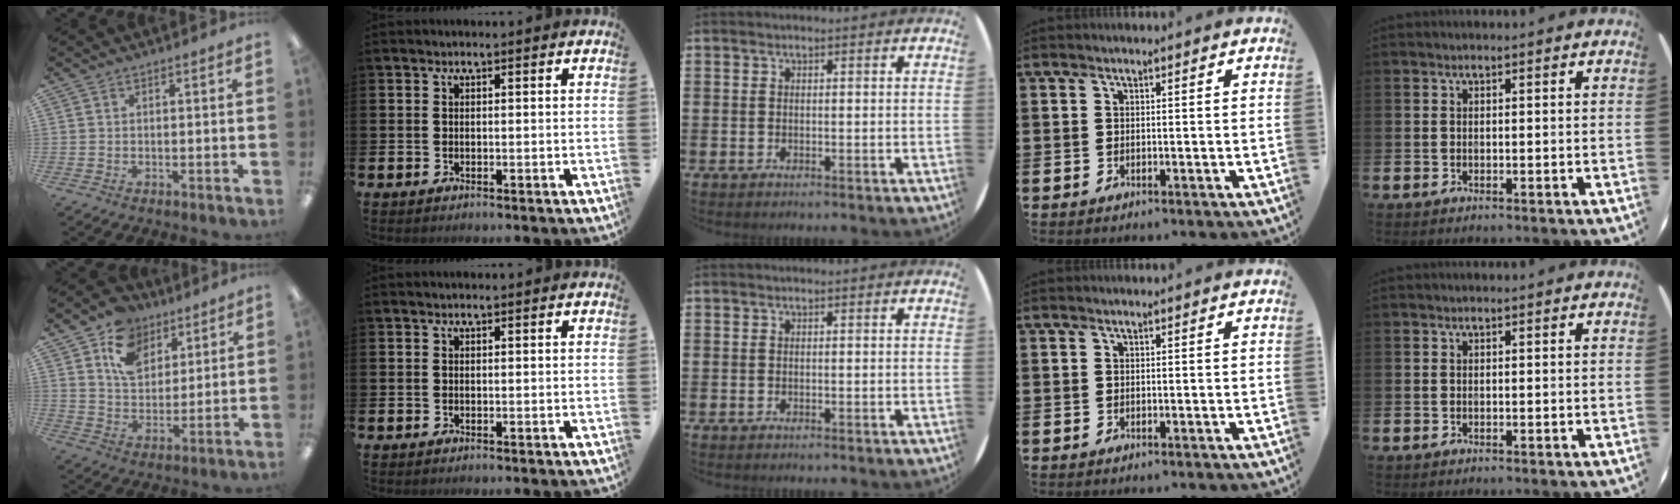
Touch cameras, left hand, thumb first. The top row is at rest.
{"thumb": {"total": 11.7, "force": [7.0, 8.5, 4.0], "torque": [-0.074, -0.032, 0.135]}}